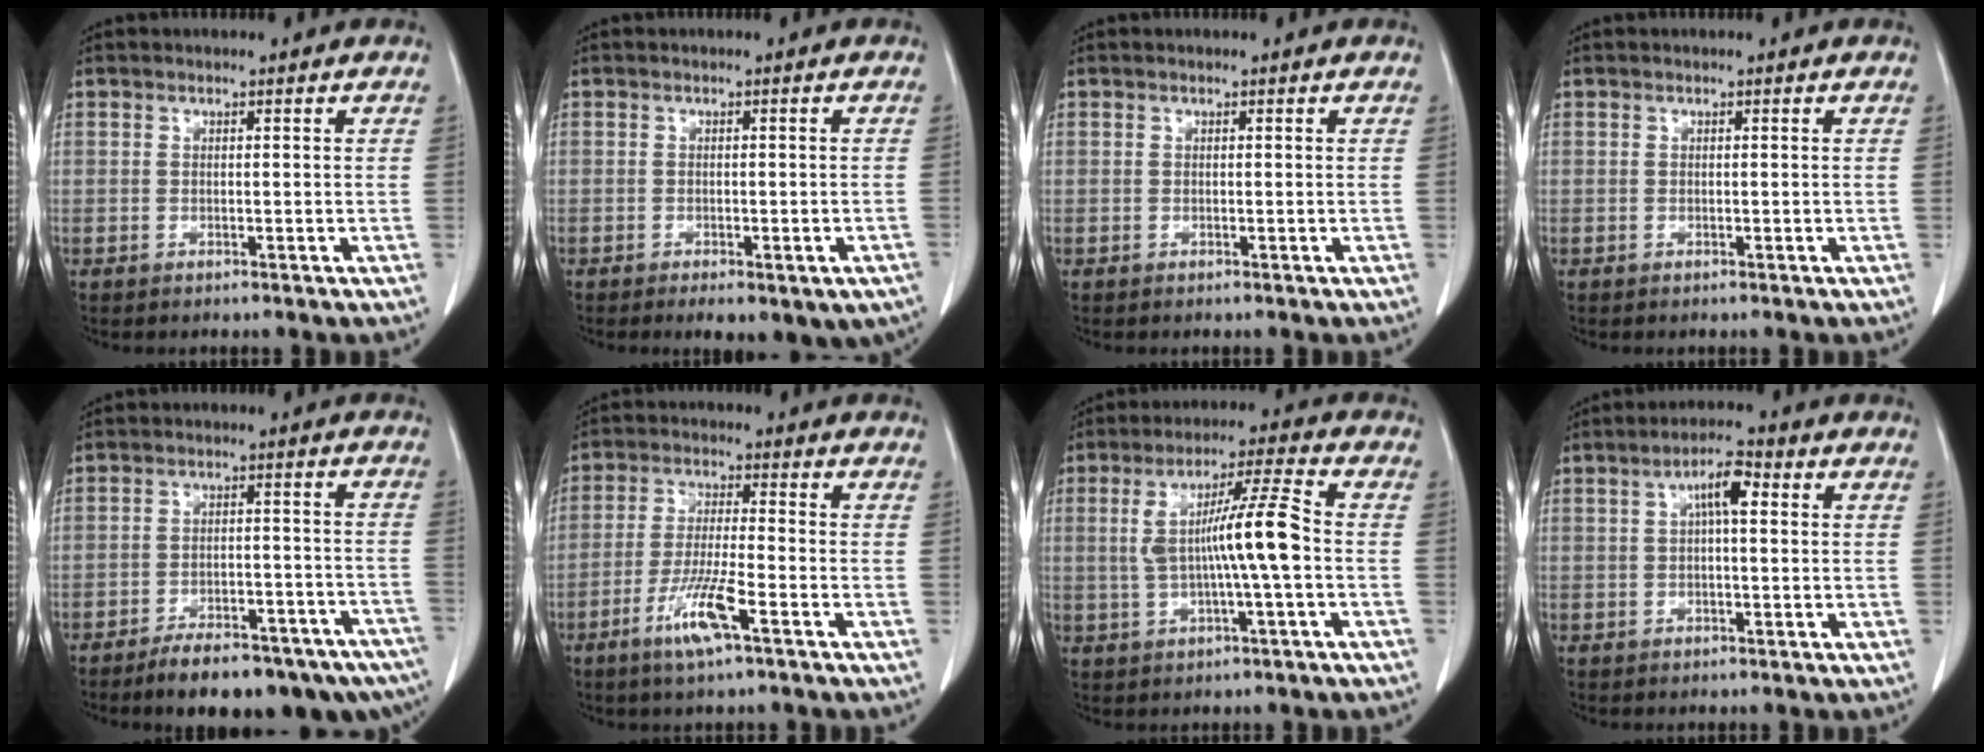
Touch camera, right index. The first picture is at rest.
{"total": 9.6, "force": [-6.2, 4.1, 6.2], "torque": [-0.080, -0.004, -0.073]}
{"total": 0.0}
{"total": 0.0}
{"total": 17.8, "force": [-14.2, 4.8, 9.5], "torque": [-0.079, 0.021, -0.187]}
{"total": 8.2, "force": [-4.2, 0.3, 7.0], "torque": [-0.140, -0.012, -0.080]}
{"total": 10.3, "force": [-0.2, 0.0, 10.3], "torque": [-0.189, 0.017, -0.005]}
{"total": 4.6, "force": [1.1, 1.1, 4.4], "torque": [-0.077, 0.016, 0.016]}